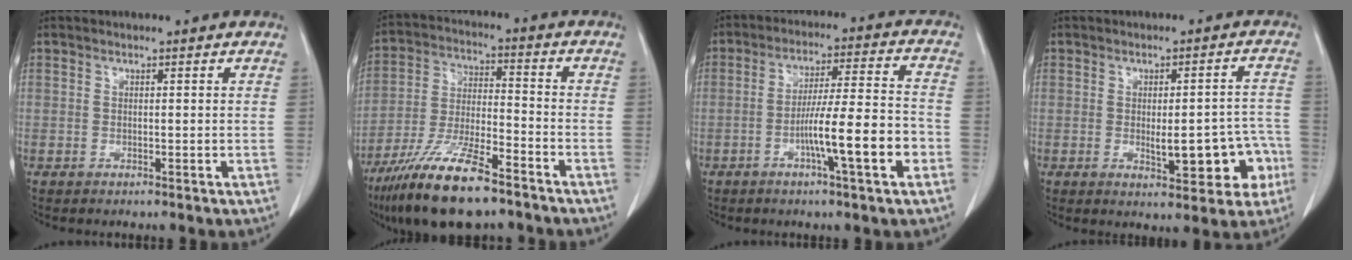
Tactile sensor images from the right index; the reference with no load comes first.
{"total": 14.9, "force": [-10.5, 3.0, 10.1], "torque": [-0.204, -0.025, -0.191]}
{"total": 11.5, "force": [-4.2, 0.3, 10.7], "torque": [-0.177, 0.005, -0.068]}
{"total": 9.4, "force": [-2.6, 3.6, 8.3], "torque": [-0.093, 0.021, -0.024]}